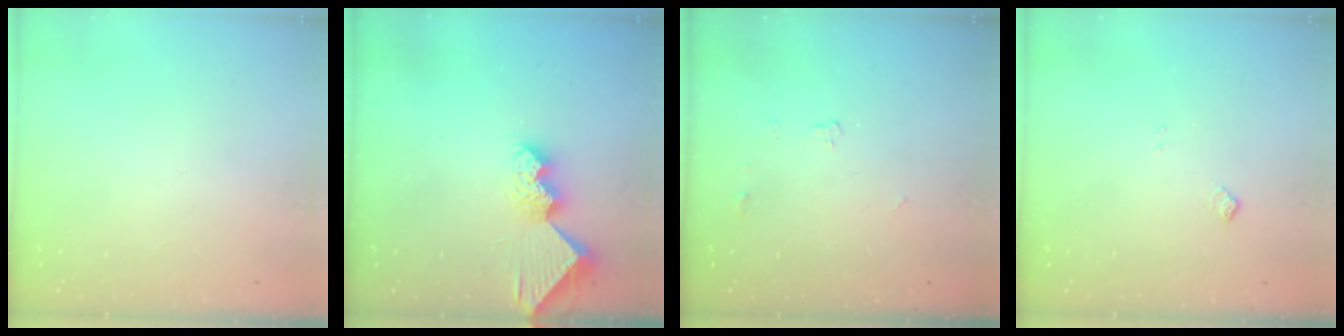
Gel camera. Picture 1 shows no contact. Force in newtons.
{"total": 10.4, "press": 10.3, "slide": 1.2}
{"total": 4.0, "press": 4.0, "slide": 0.6}
{"total": 5.6, "press": 5.5, "slide": 0.9}